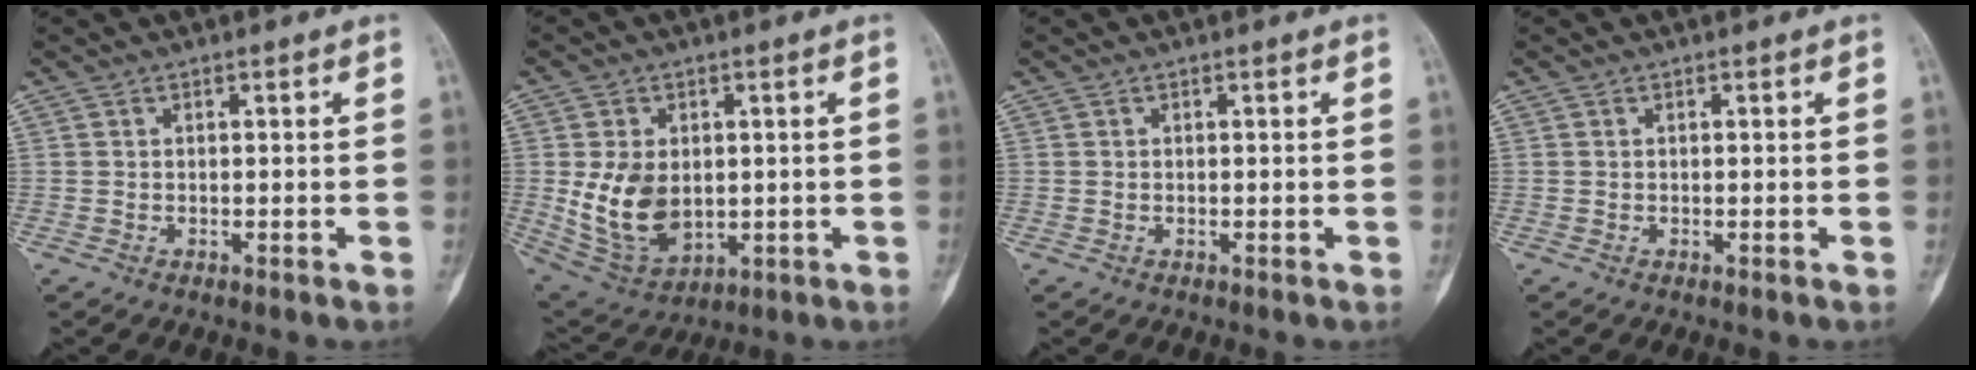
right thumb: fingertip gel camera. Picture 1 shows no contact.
{"total": 12.0, "force": [0.4, 8.2, 8.7], "torque": [-0.140, -0.010, 0.032]}
{"total": 0.0}
{"total": 0.0}